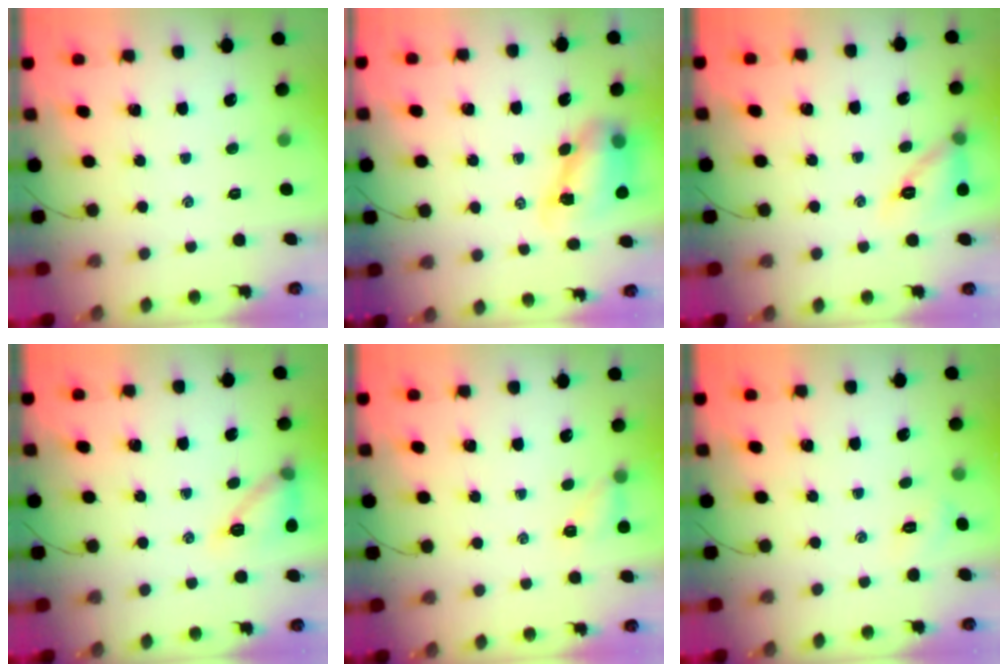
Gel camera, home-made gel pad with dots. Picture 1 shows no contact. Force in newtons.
{"total": 8.2, "press": 8.0, "slide": 1.8}
{"total": 10.7, "press": 10.3, "slide": 2.6}
{"total": 11.7, "press": 11.7, "slide": 0.8}
{"total": 4.8, "press": 4.5, "slide": 1.5}
{"total": 3.1, "press": 2.9, "slide": 1.0}